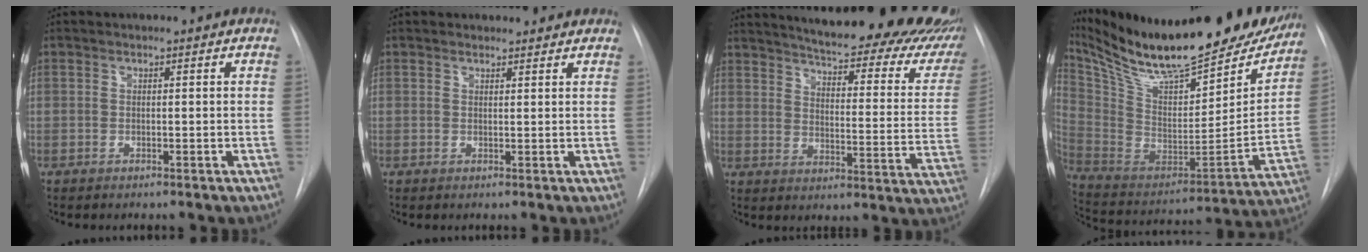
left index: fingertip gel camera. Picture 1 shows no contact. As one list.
[{"total": 2.0, "force": [1.8, 0.7, -0.1], "torque": [-0.003, 0.005, 0.015]}, {"total": 32.3, "force": [27.9, 6.2, 15.1], "torque": [-0.197, -0.101, 0.327]}, {"total": 30.6, "force": [25.9, 6.8, 15.0], "torque": [-0.264, -0.052, 0.385]}]